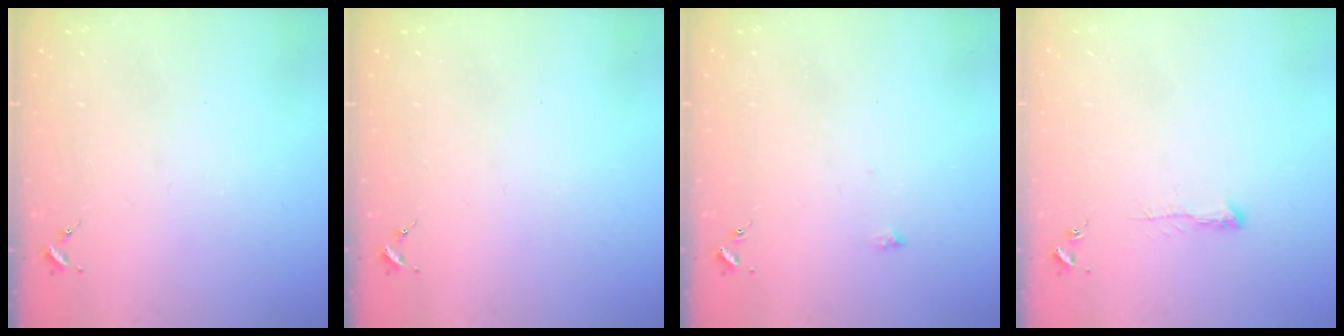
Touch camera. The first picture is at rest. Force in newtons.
{"total": 0.0}
{"total": 3.9, "press": 3.8, "slide": 0.6}
{"total": 4.5, "press": 4.4, "slide": 0.7}